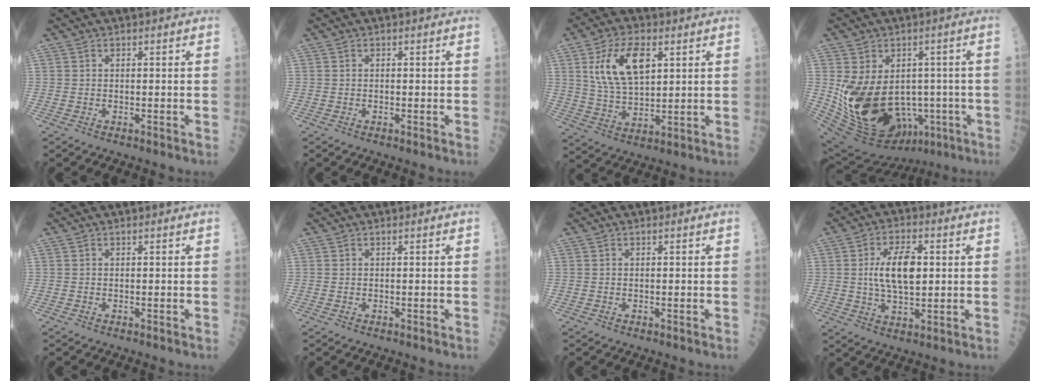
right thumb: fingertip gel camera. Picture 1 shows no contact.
{"total": 0.0}
{"total": 12.8, "force": [4.4, 6.3, 10.2], "torque": [-0.186, -0.010, 0.088]}
{"total": 24.2, "force": [-4.9, 16.7, 16.8], "torque": [-0.309, 0.006, -0.037]}
{"total": 0.0}
{"total": 0.0}
{"total": 0.0}
{"total": 10.2, "force": [1.2, 4.8, 8.9], "torque": [-0.150, 0.000, 0.025]}